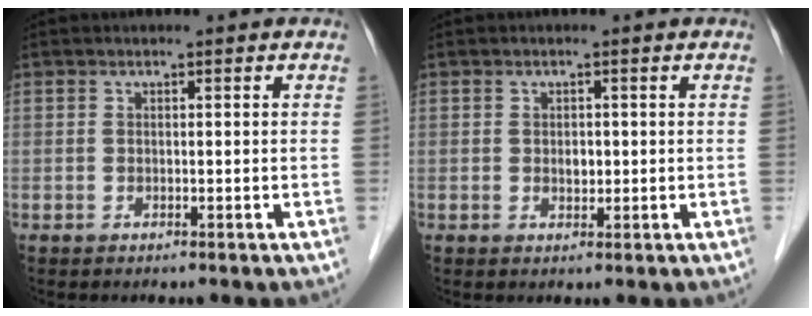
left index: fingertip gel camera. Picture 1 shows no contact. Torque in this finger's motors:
{"motor_torque": [0.35, -0.02, 0.00, 0.00]}